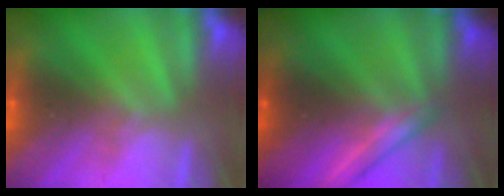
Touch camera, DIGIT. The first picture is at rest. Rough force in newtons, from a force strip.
{"total": 1.9}